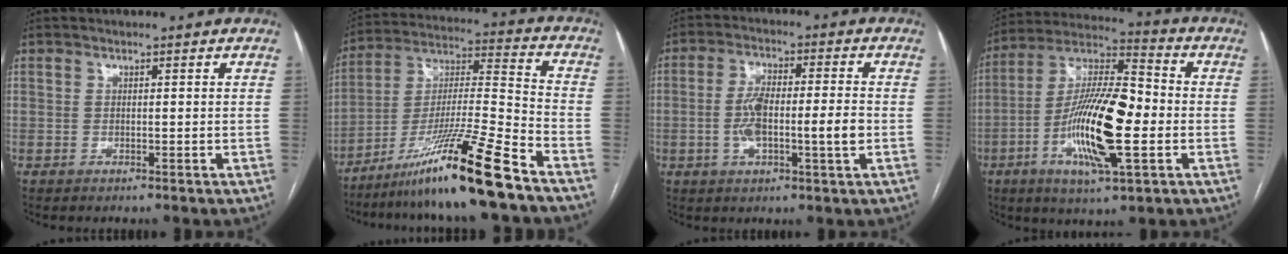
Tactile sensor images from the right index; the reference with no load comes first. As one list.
[{"total": 17.3, "force": [-12.3, -1.8, 12.0], "torque": [-0.231, -0.021, -0.219]}, {"total": 9.2, "force": [-1.5, 1.8, 8.9], "torque": [-0.166, 0.014, -0.025]}, {"total": 17.8, "force": [-3.8, 3.6, 17.0], "torque": [-0.331, 0.000, -0.069]}]